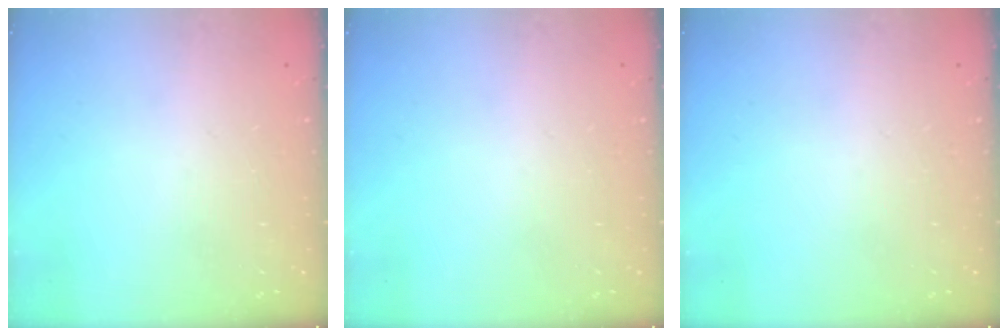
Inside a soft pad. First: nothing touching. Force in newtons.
{"total": 0.0}
{"total": 0.0}